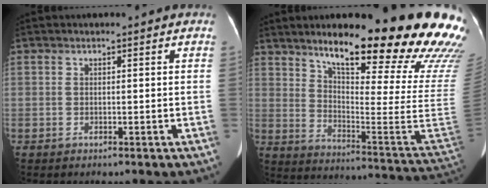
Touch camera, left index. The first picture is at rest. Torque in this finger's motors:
{"motor_torque": [0.43, -1.71, 1.05, 0.21]}